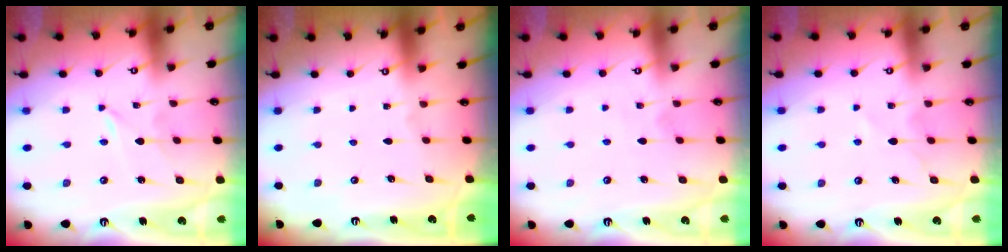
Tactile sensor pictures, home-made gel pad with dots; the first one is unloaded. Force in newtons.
{"total": 0.0}
{"total": 2.7, "press": 2.7, "slide": 0.4}
{"total": 5.6, "press": 5.5, "slide": 0.7}